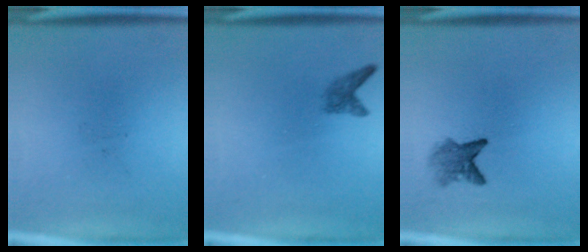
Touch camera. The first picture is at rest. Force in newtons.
{"total": 1.8}
{"total": 3.2}